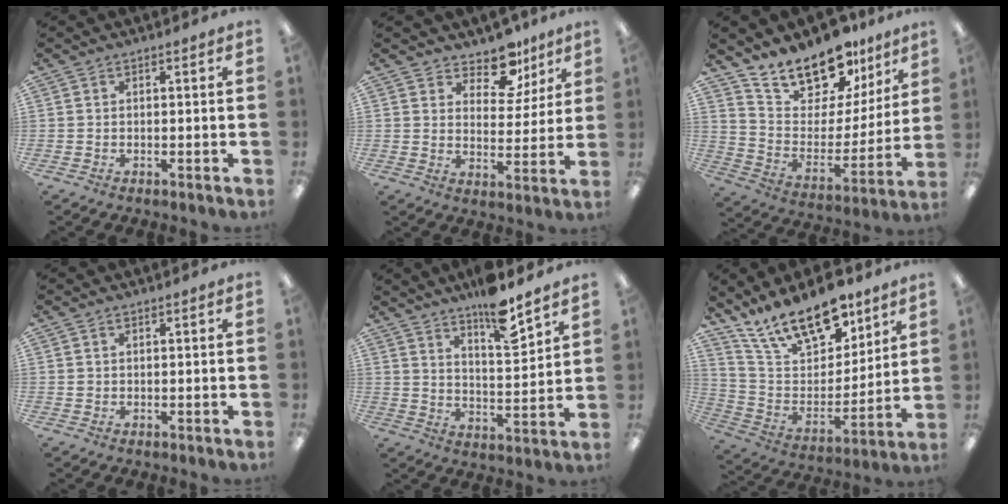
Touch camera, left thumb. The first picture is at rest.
{"total": 10.6, "force": [8.2, 5.6, 3.8], "torque": [-0.052, -0.055, 0.148]}
{"total": 17.1, "force": [15.2, 6.7, 4.2], "torque": [-0.087, -0.131, 0.275]}
{"total": 0.8, "force": [0.2, 0.6, 0.3], "torque": [-0.007, 0.004, 0.003]}
{"total": 11.1, "force": [9.4, 2.2, 5.6], "torque": [-0.089, -0.065, 0.163]}
{"total": 19.6, "force": [14.3, 8.8, 10.2], "torque": [-0.189, -0.081, 0.257]}